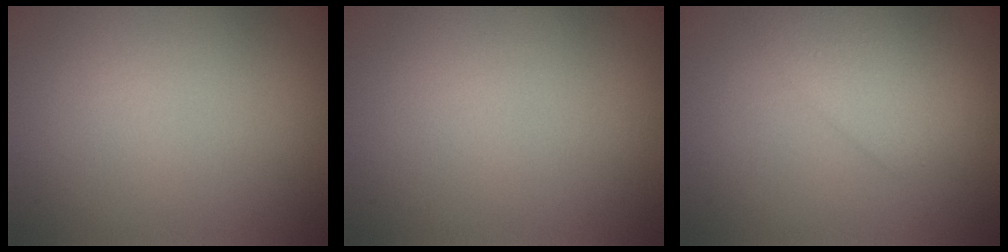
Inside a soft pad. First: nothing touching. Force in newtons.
{"total": 0.0}
{"total": 2.8, "press": 2.7, "slide": 0.2}